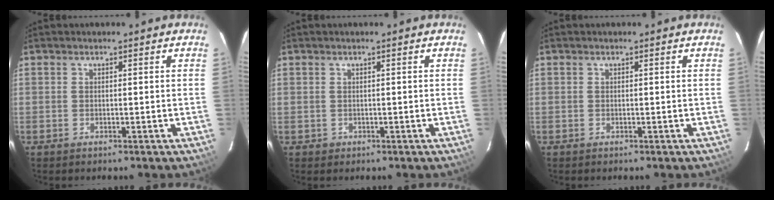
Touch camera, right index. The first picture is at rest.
{"total": 1.3, "force": [0.0, 1.3, 0.1], "torque": [0.005, 0.003, 0.002]}
{"total": 0.0}